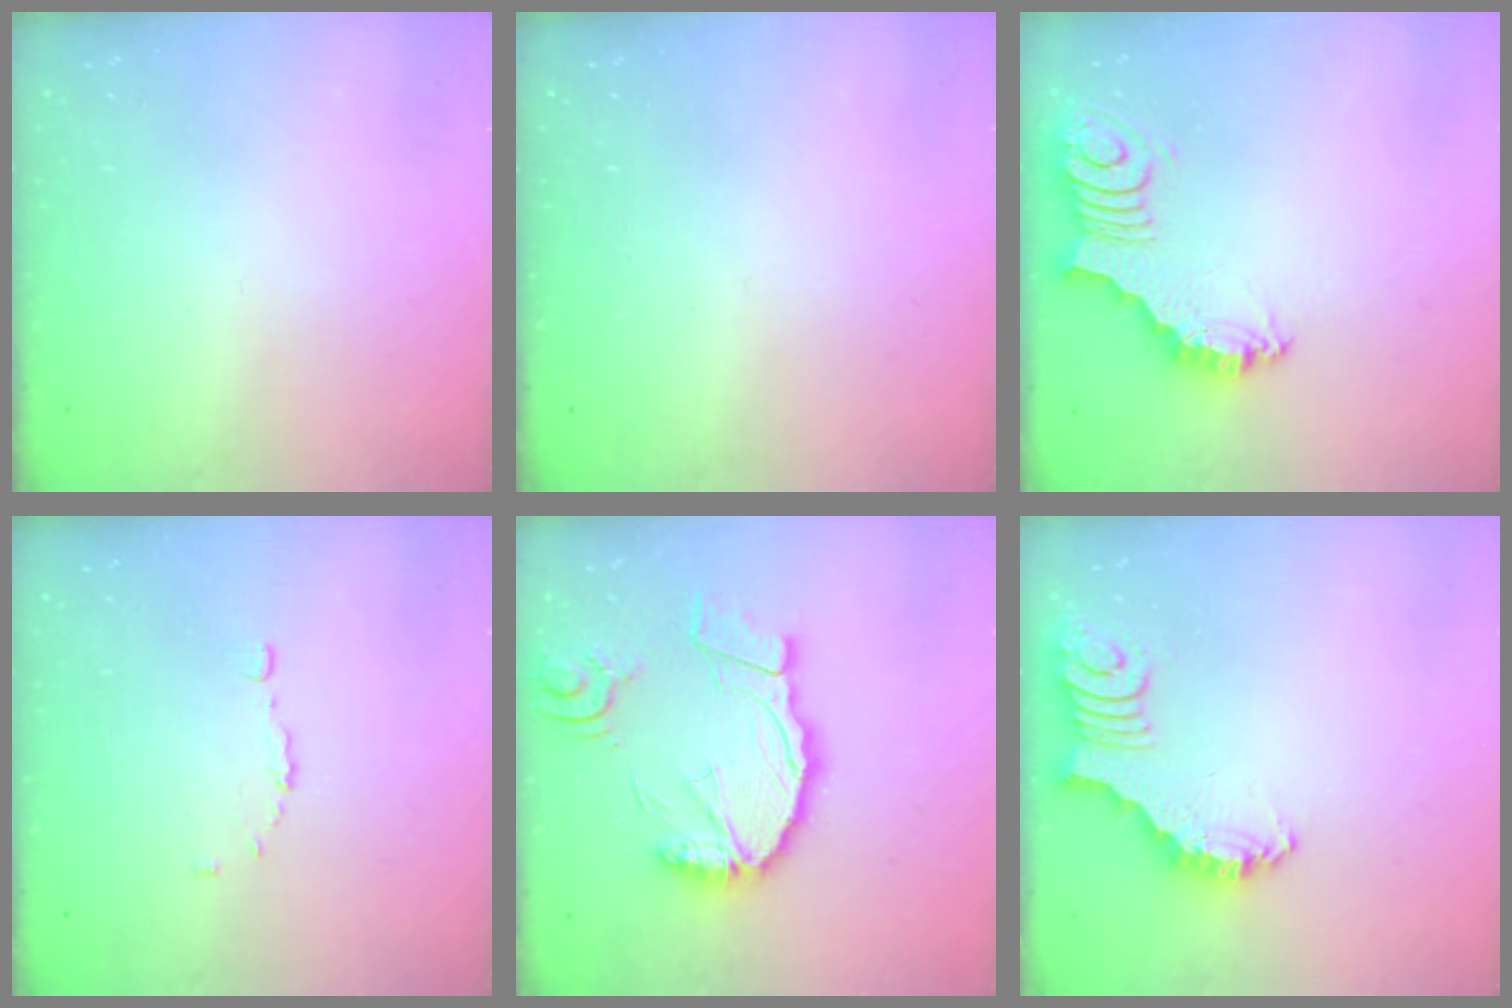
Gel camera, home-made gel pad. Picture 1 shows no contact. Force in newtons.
{"total": 0.0}
{"total": 3.0, "press": 2.9, "slide": 0.5}
{"total": 4.5, "press": 4.5, "slide": 0.5}
{"total": 16.8, "press": 16.7, "slide": 1.4}
{"total": 2.5, "press": 2.5, "slide": 0.5}